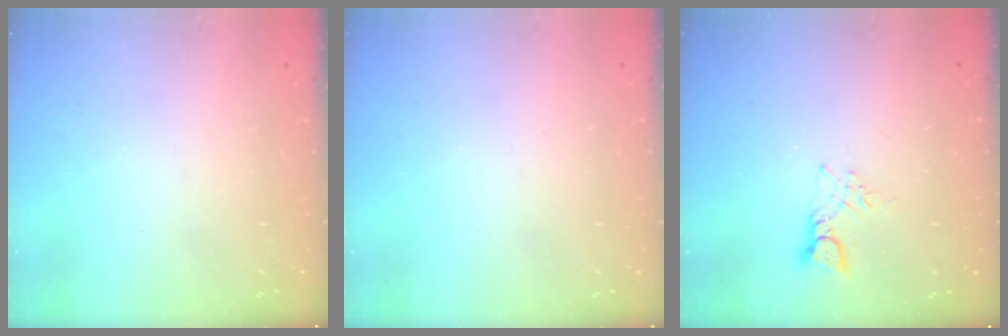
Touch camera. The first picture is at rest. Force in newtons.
{"total": 0.0}
{"total": 4.0, "press": 4.0, "slide": 0.2}